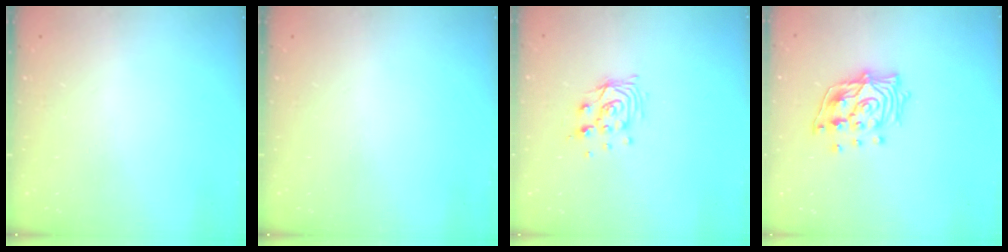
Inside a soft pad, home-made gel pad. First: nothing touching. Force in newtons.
{"total": 0.0}
{"total": 9.5, "press": 9.4, "slide": 0.8}
{"total": 14.0, "press": 13.9, "slide": 1.7}